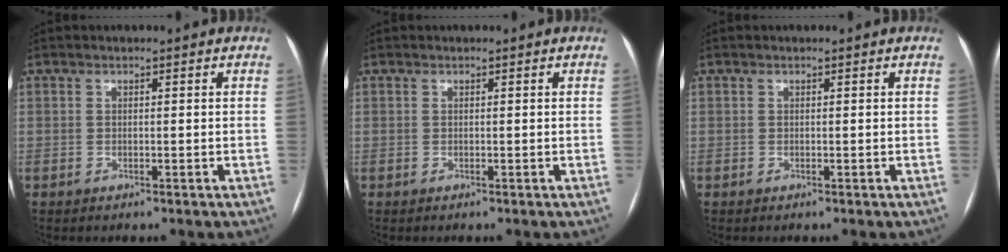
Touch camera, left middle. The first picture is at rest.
{"total": 0.0}
{"total": 0.0}